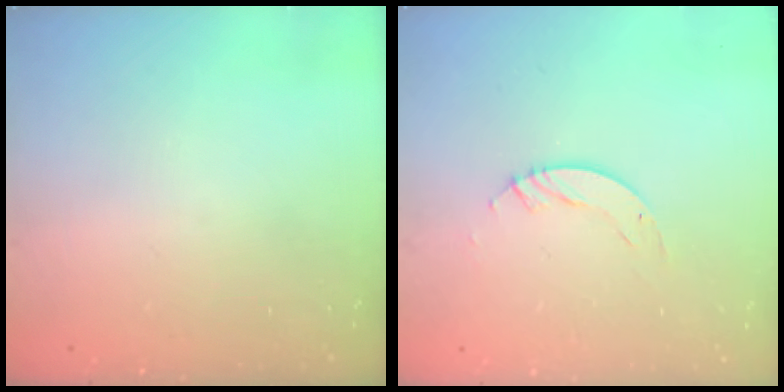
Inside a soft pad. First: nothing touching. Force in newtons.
{"total": 4.0, "press": 4.0, "slide": 0.3}